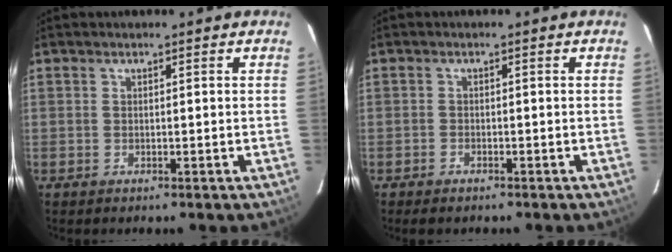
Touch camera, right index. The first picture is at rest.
{"total": 1.2, "force": [-0.9, 0.5, 0.7], "torque": [-0.021, -0.003, -0.016]}